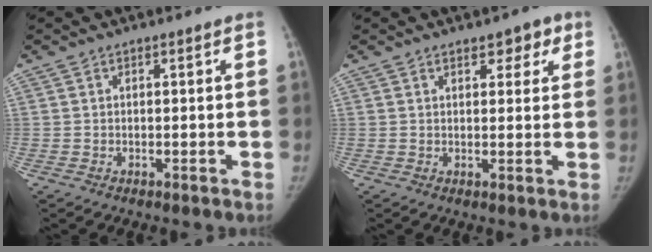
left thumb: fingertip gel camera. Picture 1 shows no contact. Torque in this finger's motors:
{"motor_torque": [-0.02, 0.10, 0.20, 0.25, -0.01]}